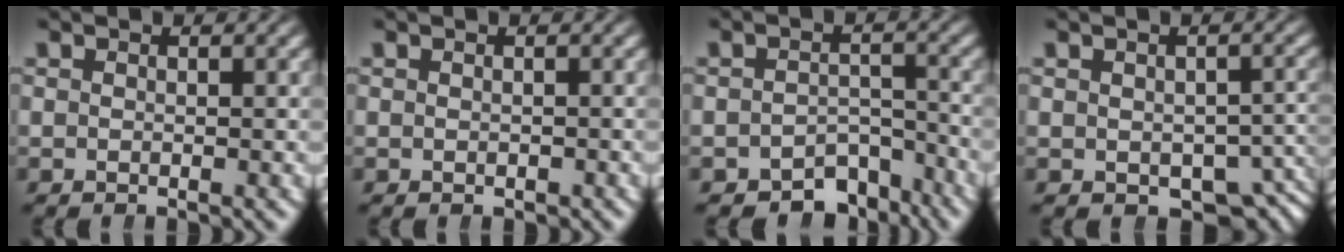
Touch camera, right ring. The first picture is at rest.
{"total": 0.6, "force": [-0.3, 0.4, -0.1], "torque": [-0.001, -0.004, -0.001]}
{"total": 6.2, "force": [-5.3, 2.7, 1.8], "torque": [0.004, -0.010, -0.084]}
{"total": 4.5, "force": [-2.6, 2.8, 2.4], "torque": [-0.013, -0.018, -0.030]}